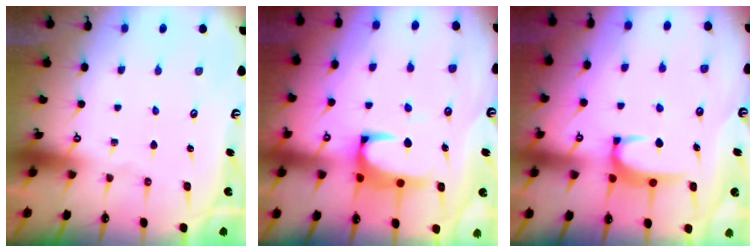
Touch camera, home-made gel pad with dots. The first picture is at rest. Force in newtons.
{"total": 2.4, "press": 2.2, "slide": 1.0}
{"total": 2.7, "press": 2.6, "slide": 0.4}